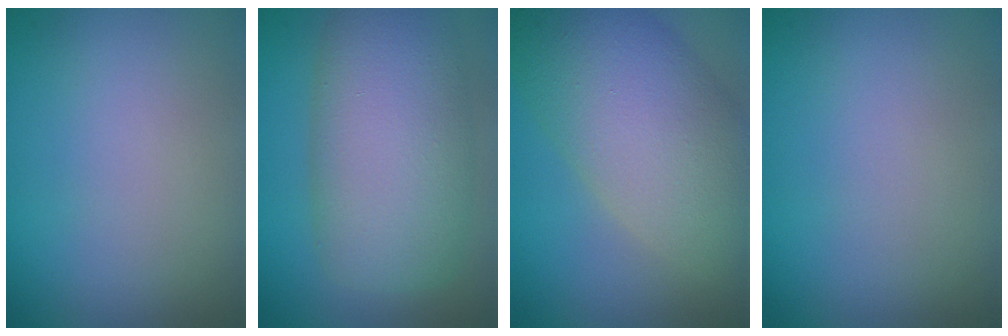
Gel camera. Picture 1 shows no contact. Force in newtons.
{"total": 9.5, "press": 9.4, "slide": 0.4}
{"total": 10.1, "press": 10.1, "slide": 0.9}
{"total": 0.0}